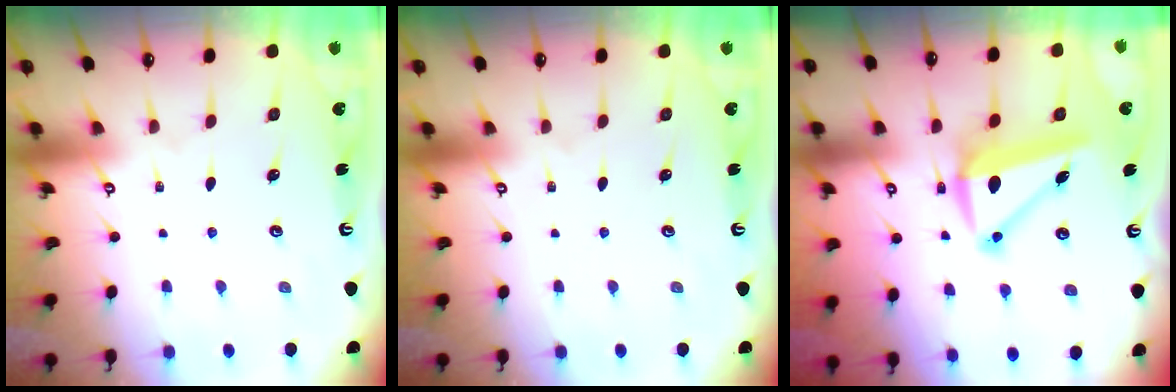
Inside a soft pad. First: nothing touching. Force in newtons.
{"total": 0.0}
{"total": 9.4, "press": 8.7, "slide": 3.4}